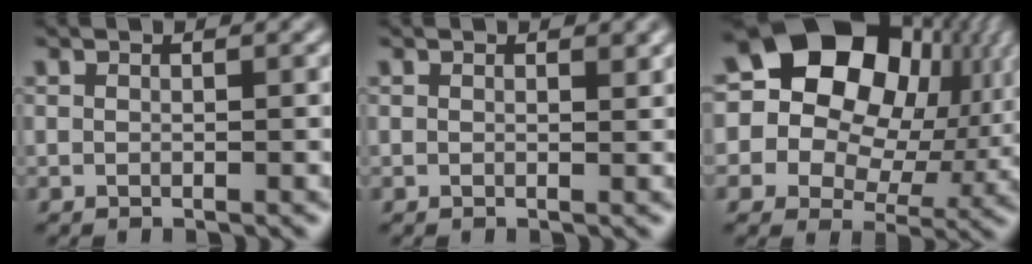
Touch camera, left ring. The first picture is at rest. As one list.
[{"total": 0.7, "force": [0.5, 0.2, 0.4], "torque": [-0.004, -0.001, 0.007]}, {"total": 20.0, "force": [5.8, 15.4, 11.2], "torque": [-0.215, 0.054, 0.085]}]